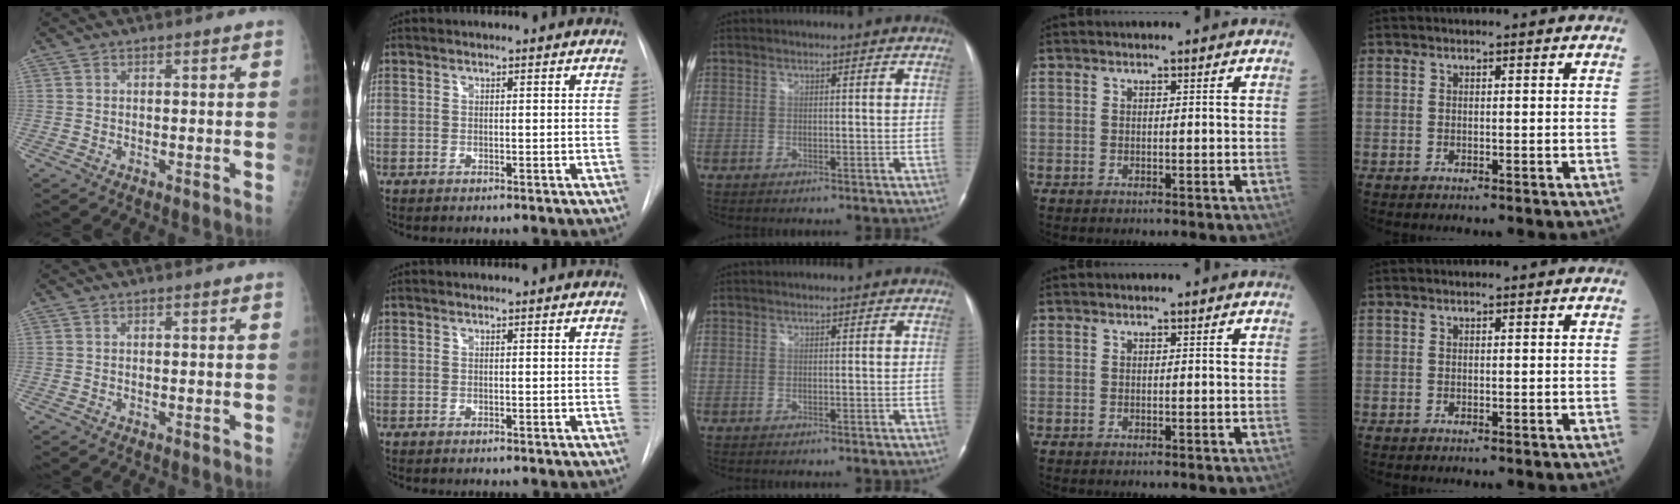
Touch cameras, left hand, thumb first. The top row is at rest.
{}